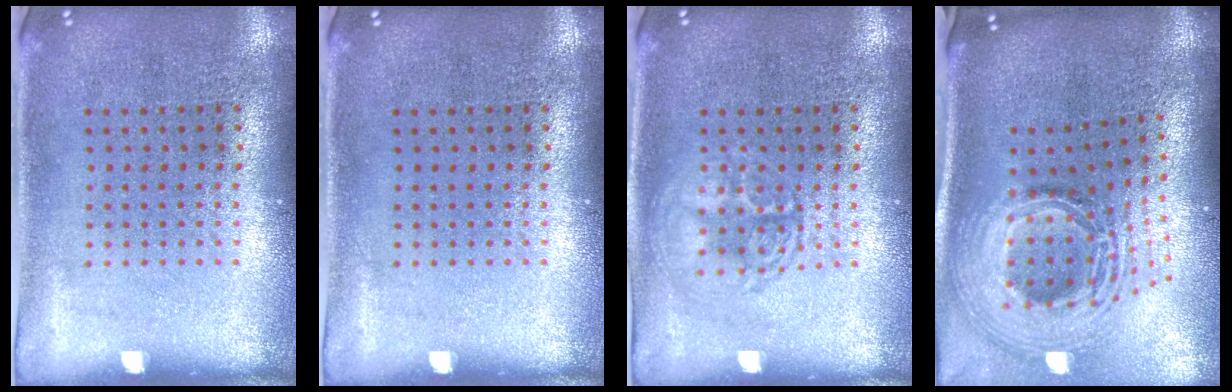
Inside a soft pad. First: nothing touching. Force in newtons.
{"total": 0.0}
{"total": 2.5, "press": 2.4, "slide": 0.3}
{"total": 3.0, "press": 2.1, "slide": 2.2}